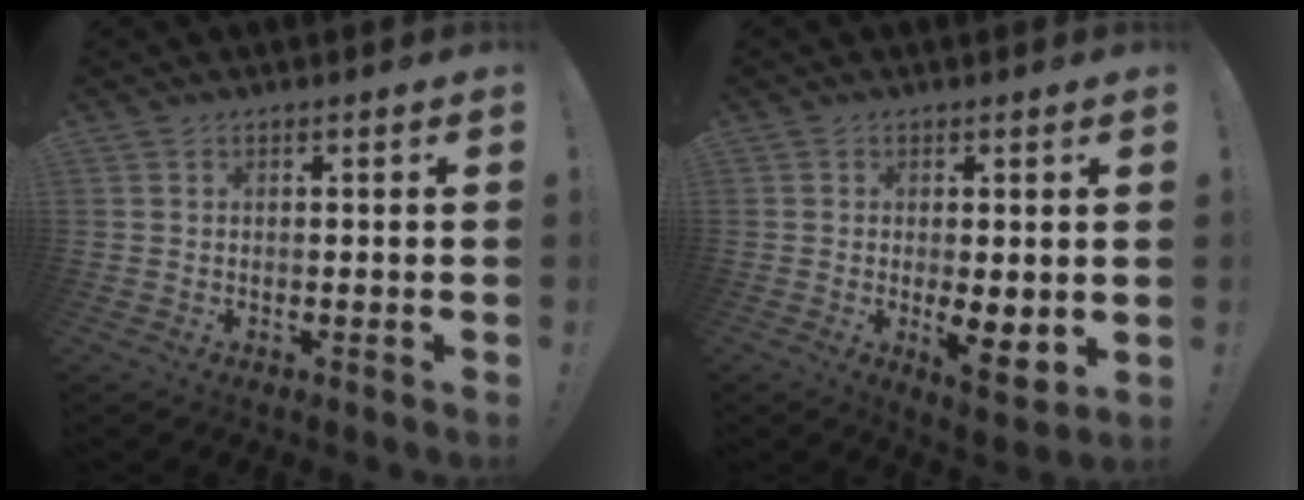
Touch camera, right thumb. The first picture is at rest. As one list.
[{"total": 6.9, "force": [-0.3, 2.7, 6.3], "torque": [-0.077, -0.016, 0.000]}]